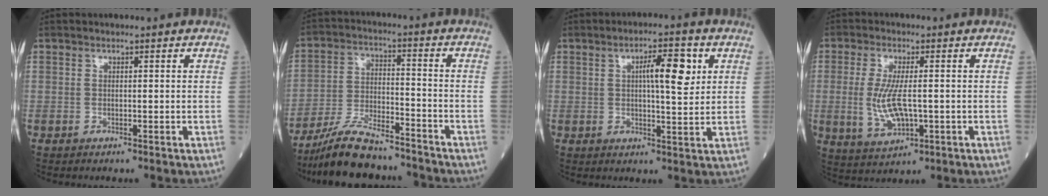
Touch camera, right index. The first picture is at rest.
{"total": 12.5, "force": [-11.1, 2.1, 5.3], "torque": [-0.101, -0.005, -0.198]}
{"total": 7.0, "force": [2.1, 1.4, 6.5], "torque": [-0.102, 0.009, 0.030]}
{"total": 7.5, "force": [-0.8, 2.3, 7.1], "torque": [-0.154, -0.014, -0.011]}